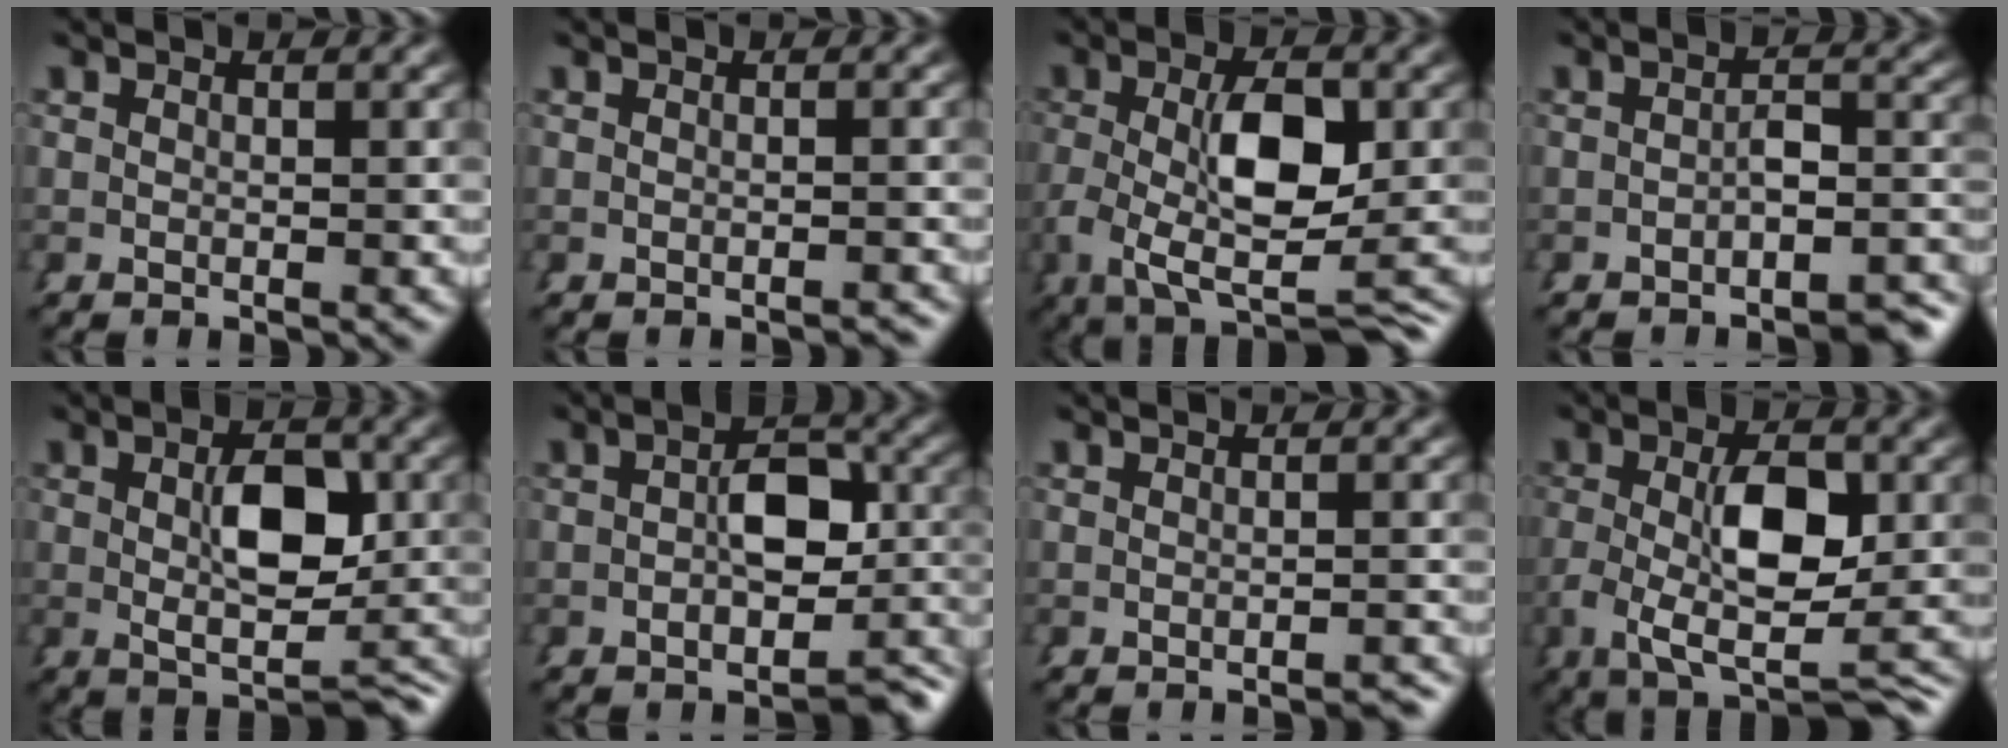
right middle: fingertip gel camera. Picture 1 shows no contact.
{"total": 1.0, "force": [-1.0, 0.3, 0.1], "torque": [-0.001, 0.001, -0.016]}
{"total": 10.9, "force": [-1.3, 5.1, 9.5], "torque": [-0.169, -0.025, -0.003]}
{"total": 4.4, "force": [-3.6, 1.3, 2.2], "torque": [-0.020, -0.005, -0.056]}
{"total": 6.4, "force": [-0.4, 2.5, 5.8], "torque": [-0.075, -0.013, 0.006]}
{"total": 6.0, "force": [-2.4, 3.2, 4.5], "torque": [-0.059, -0.008, -0.031]}
{"total": 1.6, "force": [-1.5, 0.5, 0.6], "torque": [-0.002, 0.005, -0.026]}
{"total": 9.9, "force": [-1.4, 4.3, 8.8], "torque": [-0.151, -0.024, -0.007]}